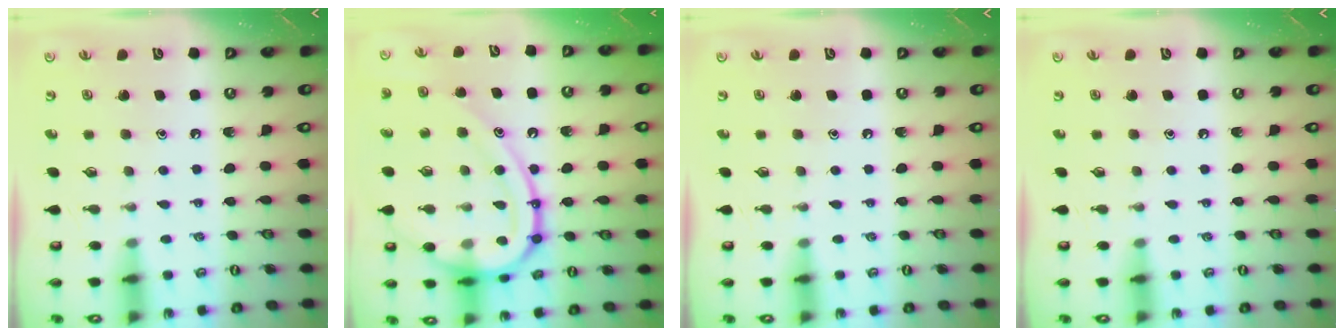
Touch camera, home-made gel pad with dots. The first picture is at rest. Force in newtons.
{"total": 21.5, "press": 21.4, "slide": 2.1}
{"total": 0.0}
{"total": 0.0}